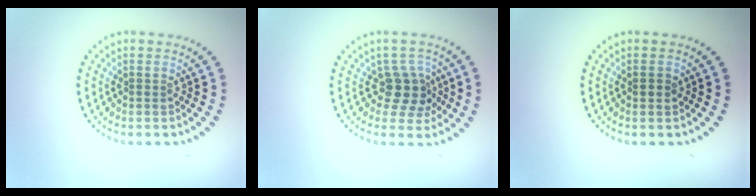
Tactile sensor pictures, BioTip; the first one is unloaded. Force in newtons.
{"total": 3.0, "press": 2.4, "slide": 1.7}
{"total": 0.8, "press": 0.8, "slide": 0.3}